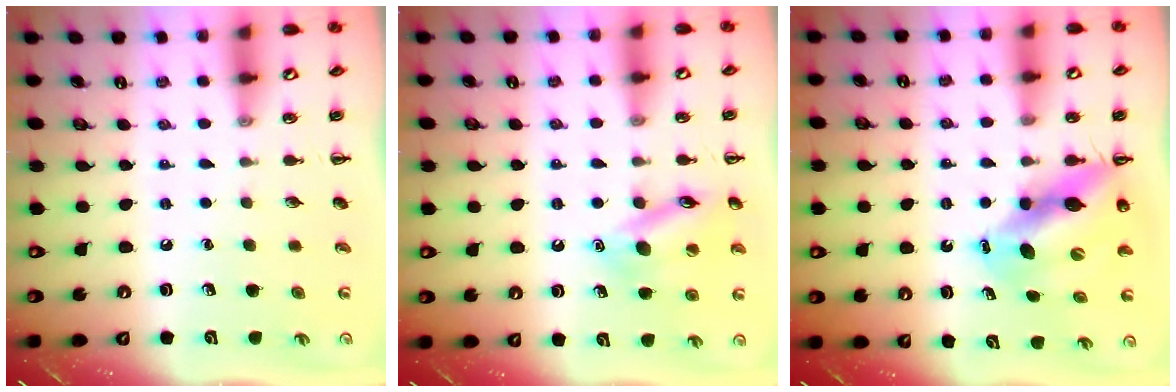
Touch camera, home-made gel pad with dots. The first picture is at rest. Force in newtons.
{"total": 13.9, "press": 13.8, "slide": 1.3}
{"total": 11.2, "press": 10.8, "slide": 3.2}